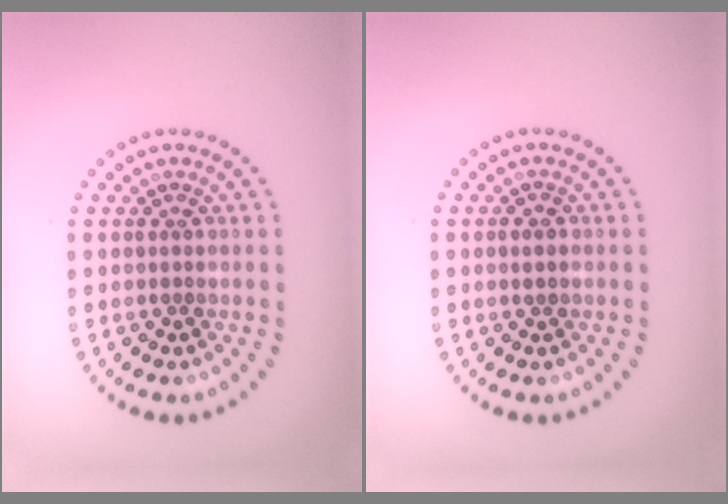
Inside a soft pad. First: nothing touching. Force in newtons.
{"total": 0.5, "press": 0.5, "slide": 0.2}